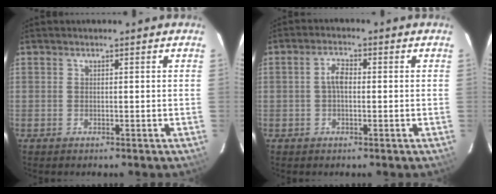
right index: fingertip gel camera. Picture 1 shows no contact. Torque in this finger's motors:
{"motor_torque": [0.37, 0.09, 0.18, 0.06]}